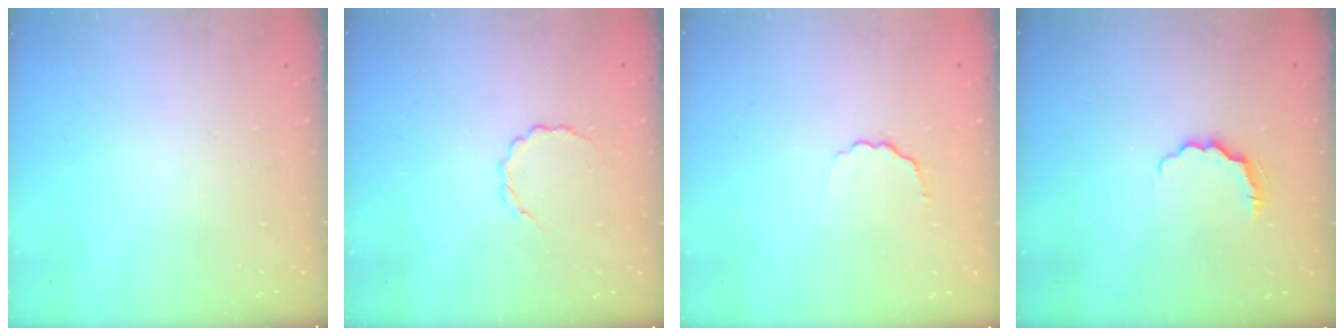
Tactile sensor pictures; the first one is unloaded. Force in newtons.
{"total": 3.0, "press": 2.8, "slide": 1.0}
{"total": 3.2, "press": 2.9, "slide": 1.2}
{"total": 3.7, "press": 3.6, "slide": 0.7}